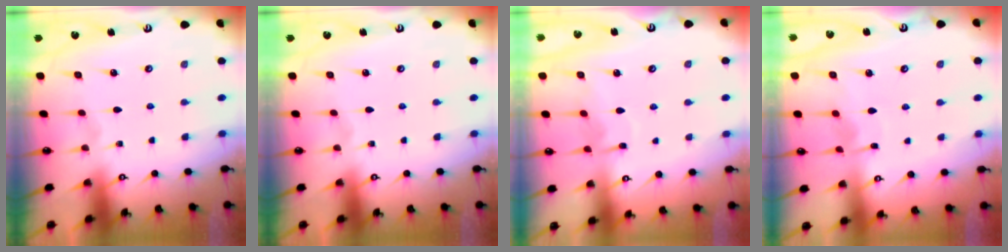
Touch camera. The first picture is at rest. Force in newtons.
{"total": 0.0}
{"total": 8.1, "press": 8.1, "slide": 0.6}
{"total": 4.4, "press": 4.4, "slide": 0.5}